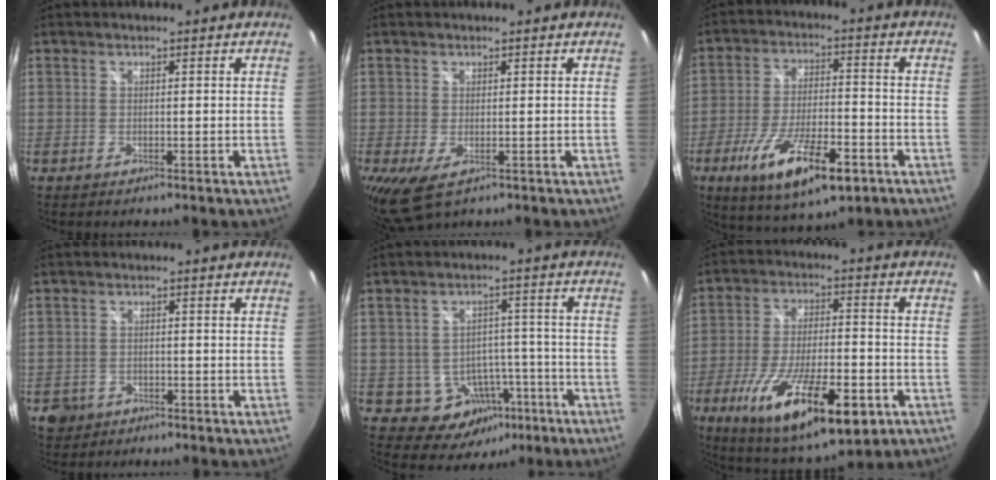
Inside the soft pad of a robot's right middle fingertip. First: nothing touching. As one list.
[{"total": 4.6, "force": [-1.6, 2.3, 3.6], "torque": [-0.067, -0.022, -0.018]}, {"total": 16.4, "force": [-8.5, 5.1, 13.0], "torque": [-0.248, -0.032, -0.137]}, {"total": 4.1, "force": [-1.7, 3.6, 1.0], "torque": [-0.034, 0.000, -0.022]}, {"total": 9.1, "force": [-4.1, 7.4, 3.2], "torque": [-0.061, 0.031, -0.027]}, {"total": 21.7, "force": [-9.9, 6.6, 18.2], "torque": [-0.335, -0.048, -0.149]}]